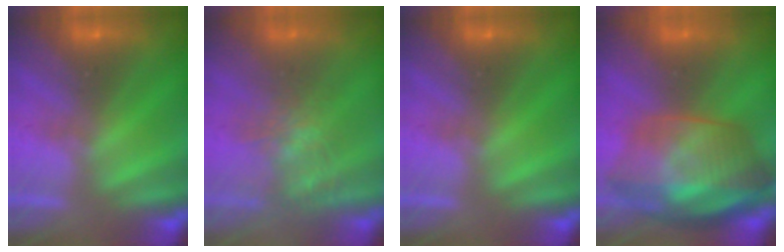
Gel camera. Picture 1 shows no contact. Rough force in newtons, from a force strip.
{"total": 4.8}
{"total": 0.0}
{"total": 7.7}